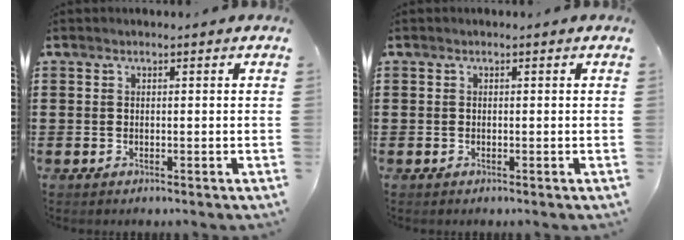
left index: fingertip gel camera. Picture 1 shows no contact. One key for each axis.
{"total": 0.0}